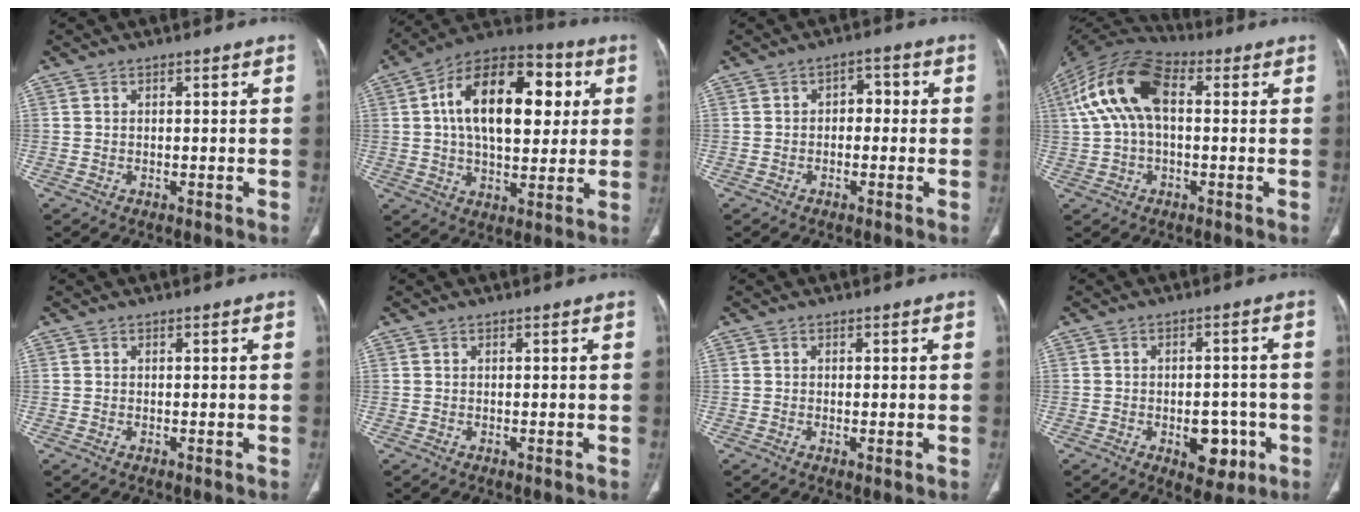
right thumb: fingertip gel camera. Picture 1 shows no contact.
{"total": 22.2, "force": [4.4, 12.5, 17.8], "torque": [-0.252, 0.017, 0.061]}
{"total": 3.6, "force": [-0.1, 2.6, 2.6], "torque": [-0.012, 0.017, -0.012]}
{"total": 15.4, "force": [2.6, 8.6, 12.5], "torque": [-0.250, 0.041, 0.042]}
{"total": 0.0}
{"total": 0.0}
{"total": 0.7, "force": [-0.1, 0.1, 0.7], "torque": [-0.018, -0.005, -0.002]}
{"total": 7.7, "force": [-2.7, 4.6, 5.5], "torque": [-0.042, 0.013, -0.026]}